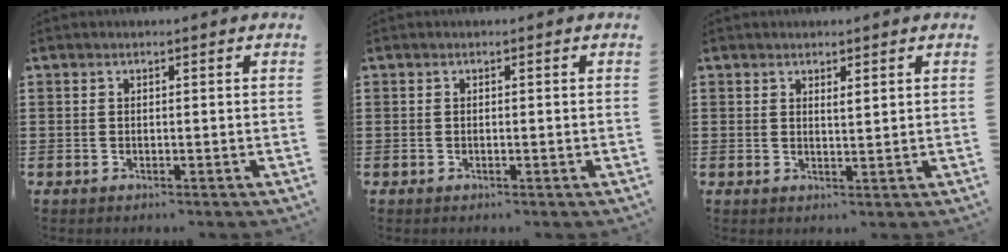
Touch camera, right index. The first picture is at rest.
{"total": 0.0}
{"total": 1.3, "force": [1.1, 0.2, 0.6], "torque": [-0.013, 0.002, 0.019]}